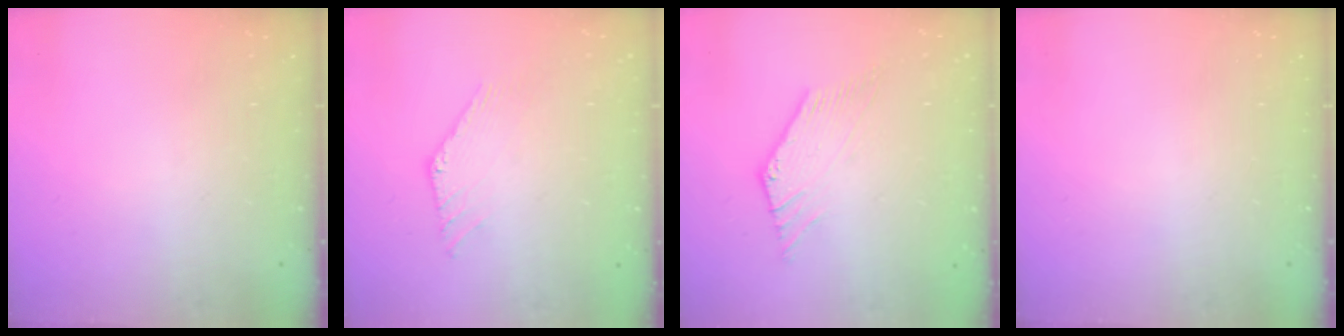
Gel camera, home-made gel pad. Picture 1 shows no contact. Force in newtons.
{"total": 0.7, "press": 0.6, "slide": 0.4}
{"total": 1.9, "press": 1.9, "slide": 0.2}
{"total": 0.0}